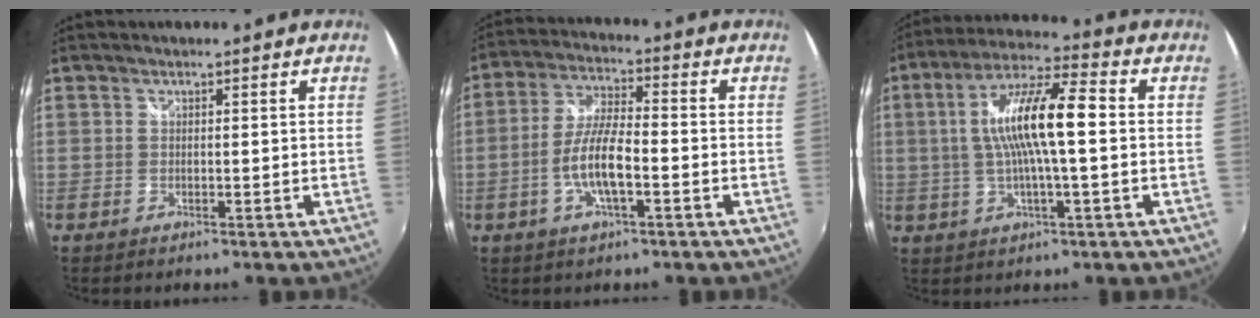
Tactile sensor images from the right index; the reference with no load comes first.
{"total": 9.1, "force": [-3.0, 2.4, 8.2], "torque": [-0.169, 0.002, -0.058]}
{"total": 13.2, "force": [0.5, 2.1, 13.0], "torque": [-0.242, 0.014, 0.005]}